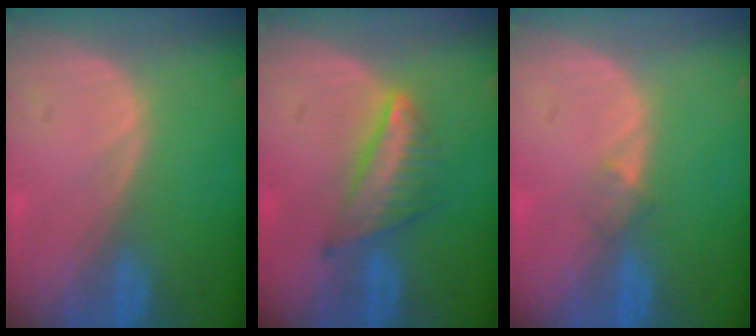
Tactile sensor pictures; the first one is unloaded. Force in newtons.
{"total": 6.5, "press": 5.8, "slide": 2.9}
{"total": 1.5, "press": 1.2, "slide": 1.0}